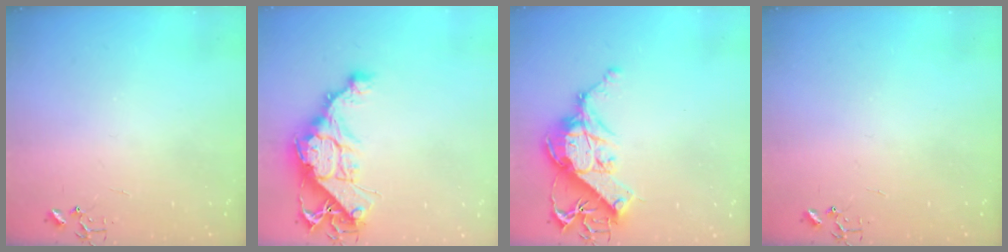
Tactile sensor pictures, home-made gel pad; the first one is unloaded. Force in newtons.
{"total": 13.4, "press": 13.4, "slide": 1.1}
{"total": 15.3, "press": 15.1, "slide": 2.1}
{"total": 0.0}